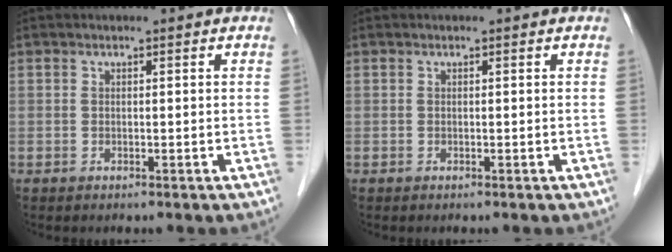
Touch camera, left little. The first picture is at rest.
{"total": 0.0}